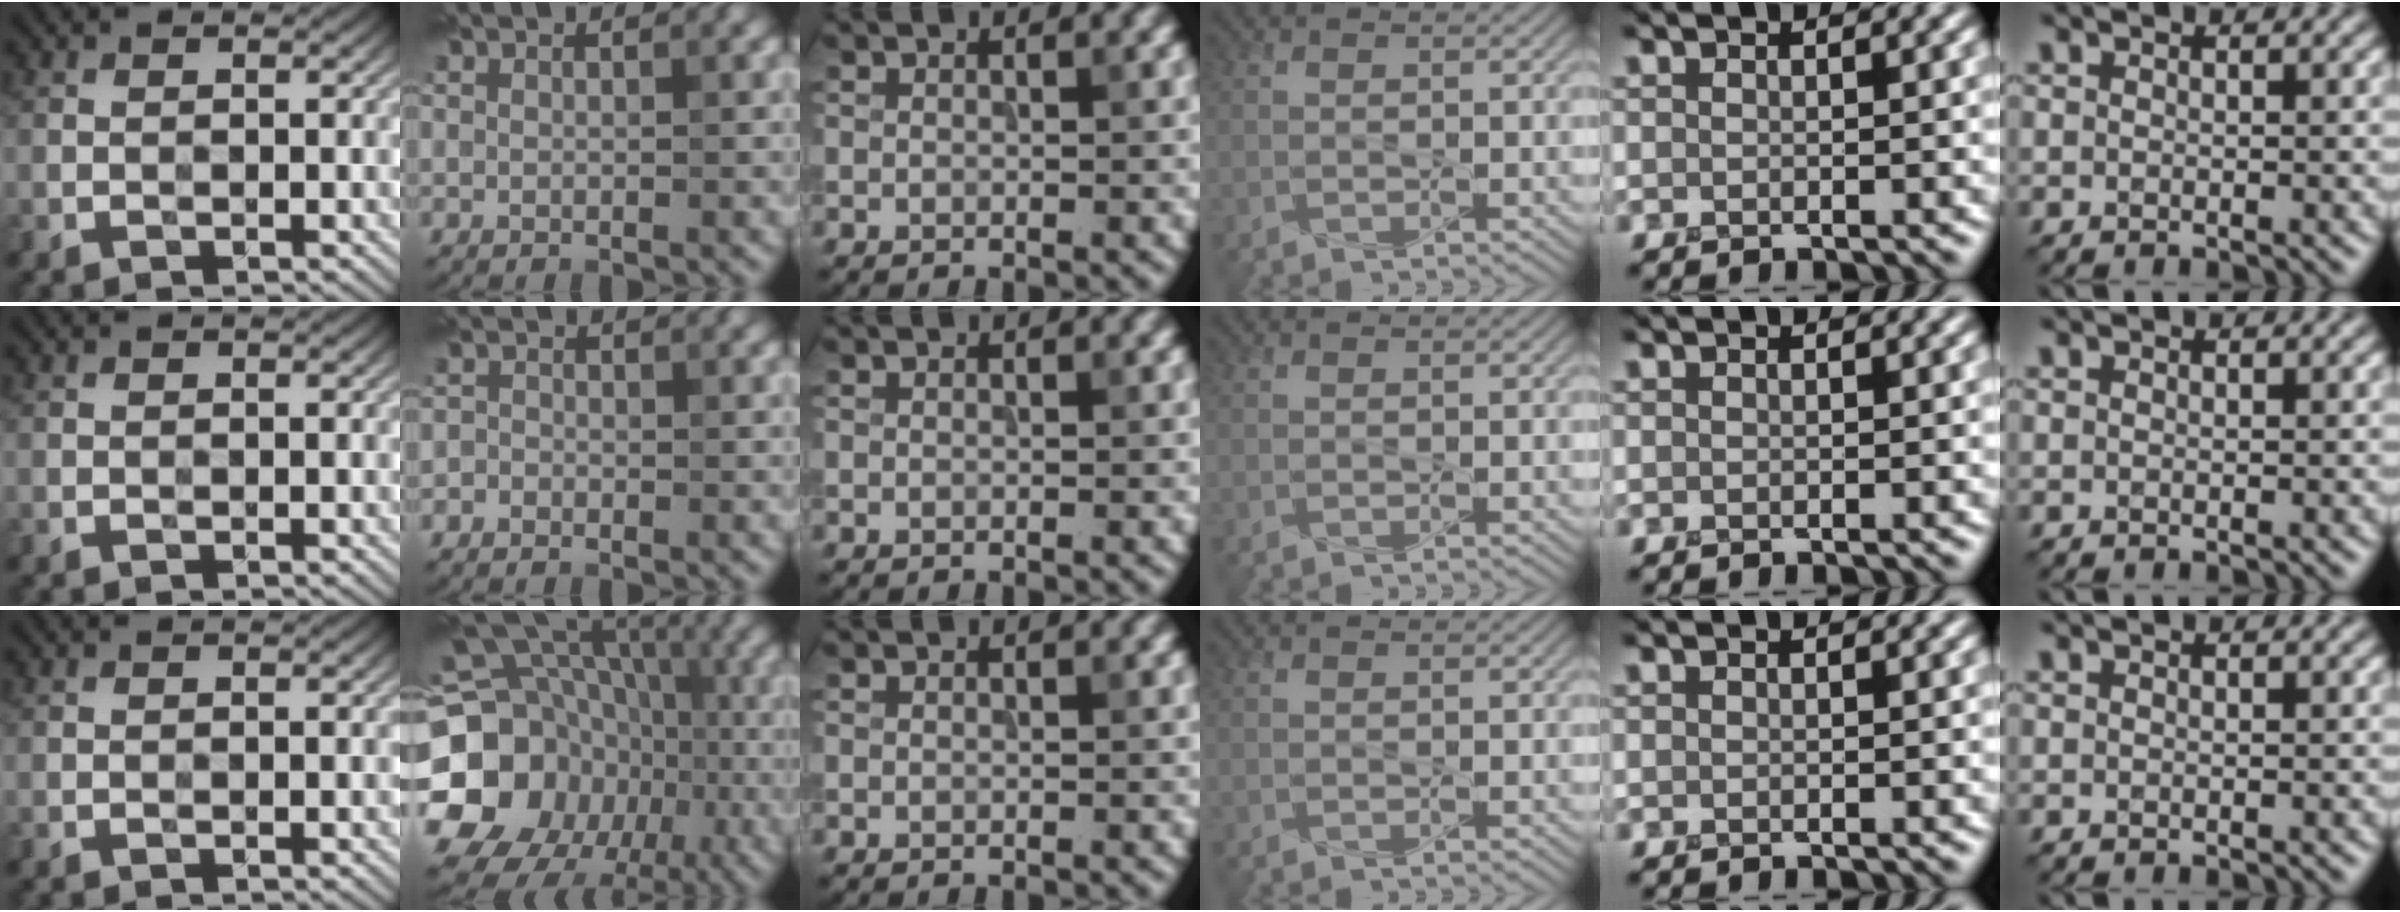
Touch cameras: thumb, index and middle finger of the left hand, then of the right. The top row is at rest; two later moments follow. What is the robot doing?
{"motion": "press", "object": "sticky note"}